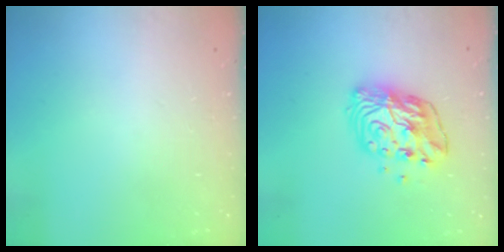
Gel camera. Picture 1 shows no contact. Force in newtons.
{"total": 11.4, "press": 11.3, "slide": 0.9}